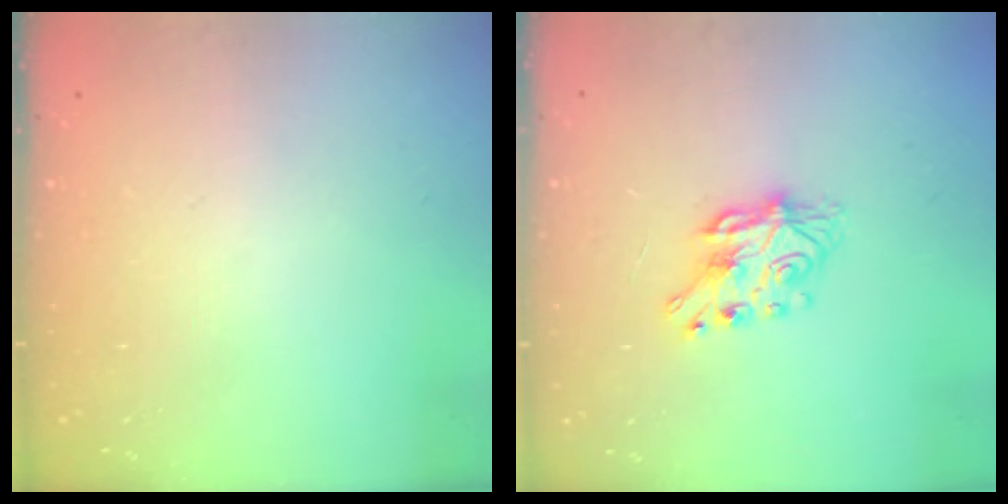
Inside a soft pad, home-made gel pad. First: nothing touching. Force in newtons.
{"total": 7.1, "press": 7.1, "slide": 0.2}